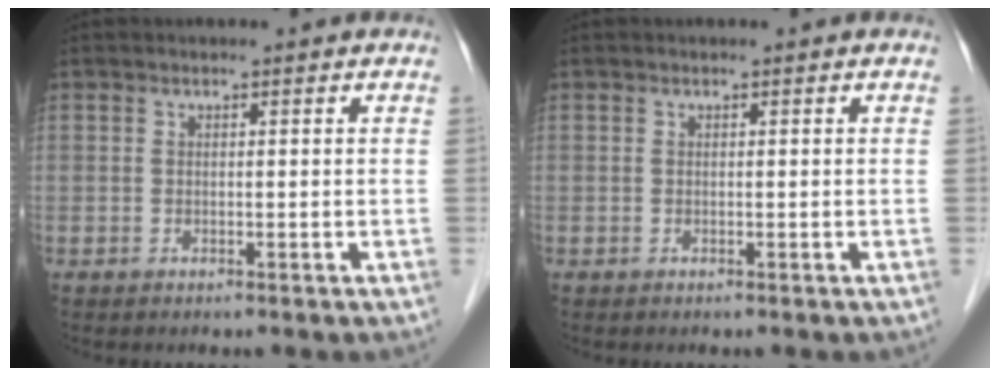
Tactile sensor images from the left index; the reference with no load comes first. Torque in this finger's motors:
{"motor_torque": [0.00, 0.00, 0.00, 0.00]}